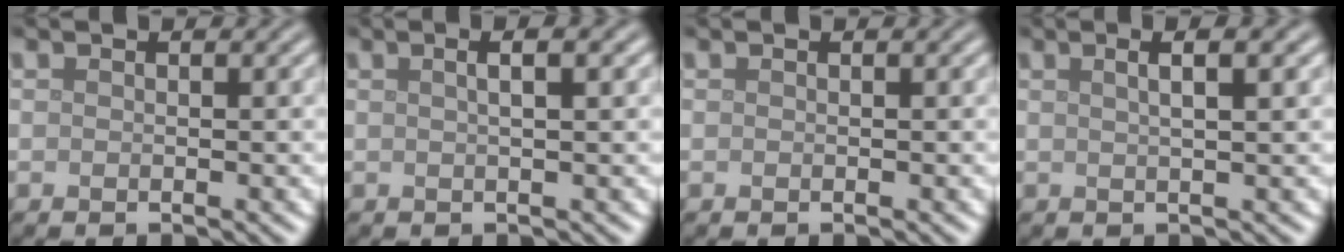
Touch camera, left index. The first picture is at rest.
{"total": 3.2, "force": [1.2, 1.3, 2.6], "torque": [-0.015, 0.009, -0.007]}
{"total": 0.0}
{"total": 3.6, "force": [1.5, 1.3, 2.9], "torque": [-0.019, 0.009, -0.003]}